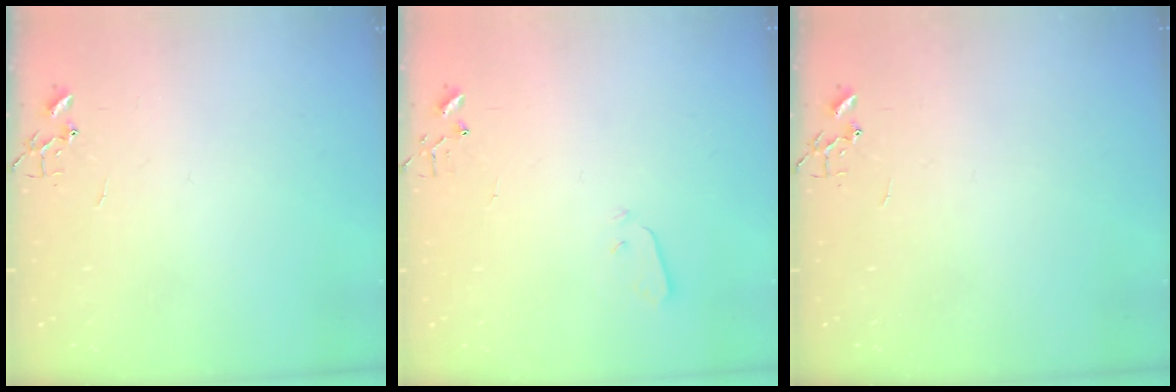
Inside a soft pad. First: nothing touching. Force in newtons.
{"total": 3.5, "press": 3.5, "slide": 0.3}
{"total": 0.0}